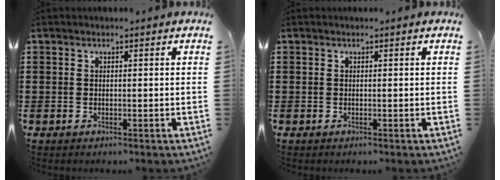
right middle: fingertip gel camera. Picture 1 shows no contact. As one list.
[{"total": 0.0}]